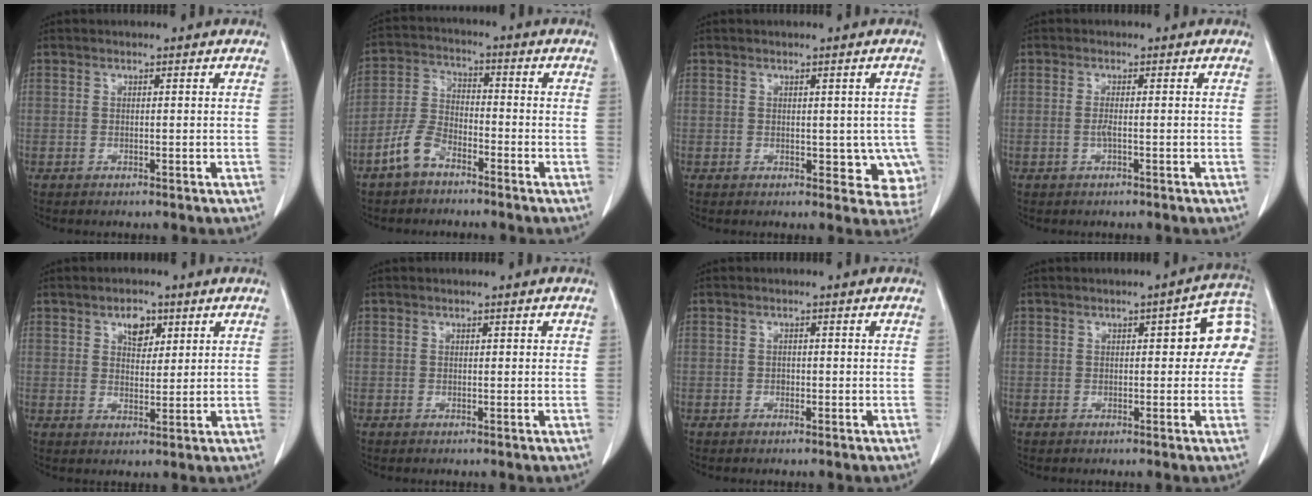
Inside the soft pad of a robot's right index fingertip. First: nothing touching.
{"total": 6.4, "force": [-4.3, 3.2, 3.5], "torque": [-0.089, 0.008, -0.090]}
{"total": 5.7, "force": [-0.5, 3.4, 4.5], "torque": [-0.020, 0.003, 0.000]}
{"total": 1.3, "force": [-0.3, 0.1, 1.3], "torque": [-0.026, -0.001, -0.006]}
{"total": 4.0, "force": [2.1, 2.3, 2.4], "torque": [-0.038, 0.002, 0.037]}
{"total": 0.8, "force": [0.3, 0.6, 0.5], "torque": [-0.002, 0.005, 0.003]}
{"total": 0.6, "force": [-0.2, 0.5, 0.3], "torque": [-0.003, 0.003, -0.004]}
{"total": 7.7, "force": [1.3, 2.9, 7.0], "torque": [-0.070, 0.035, 0.008]}